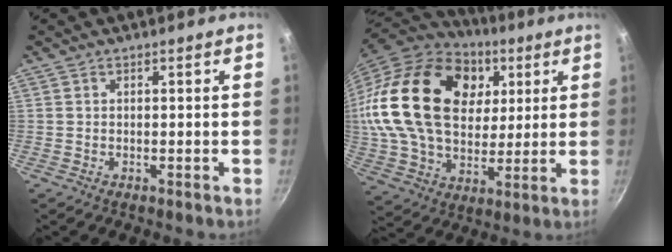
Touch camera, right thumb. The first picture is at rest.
{"total": 30.8, "force": [8.1, 20.9, 21.1], "torque": [-0.374, 0.001, 0.144]}